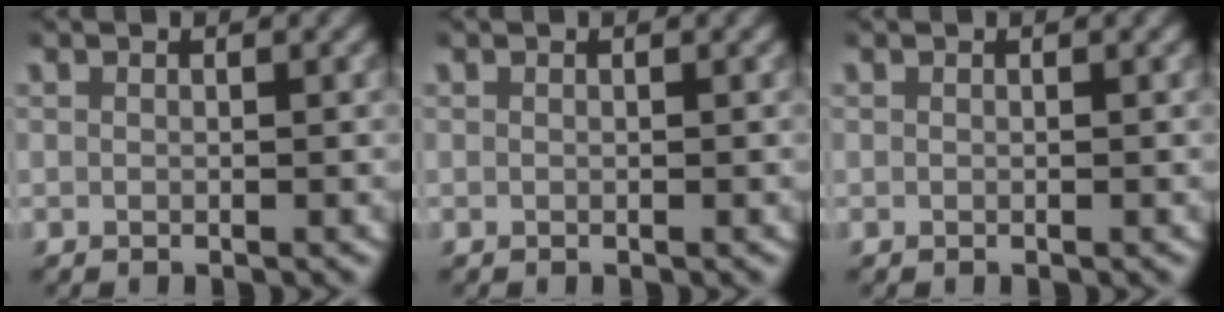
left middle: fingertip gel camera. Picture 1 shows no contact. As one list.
[{"total": 0.0}, {"total": 0.0}]